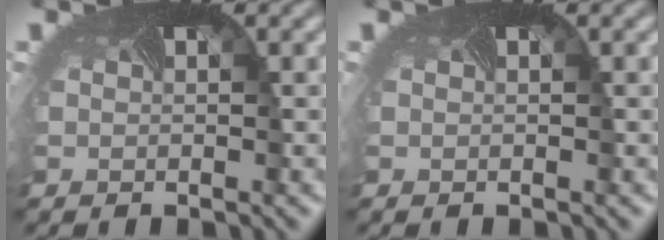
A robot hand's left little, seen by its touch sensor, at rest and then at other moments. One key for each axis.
{"total": 0.0}